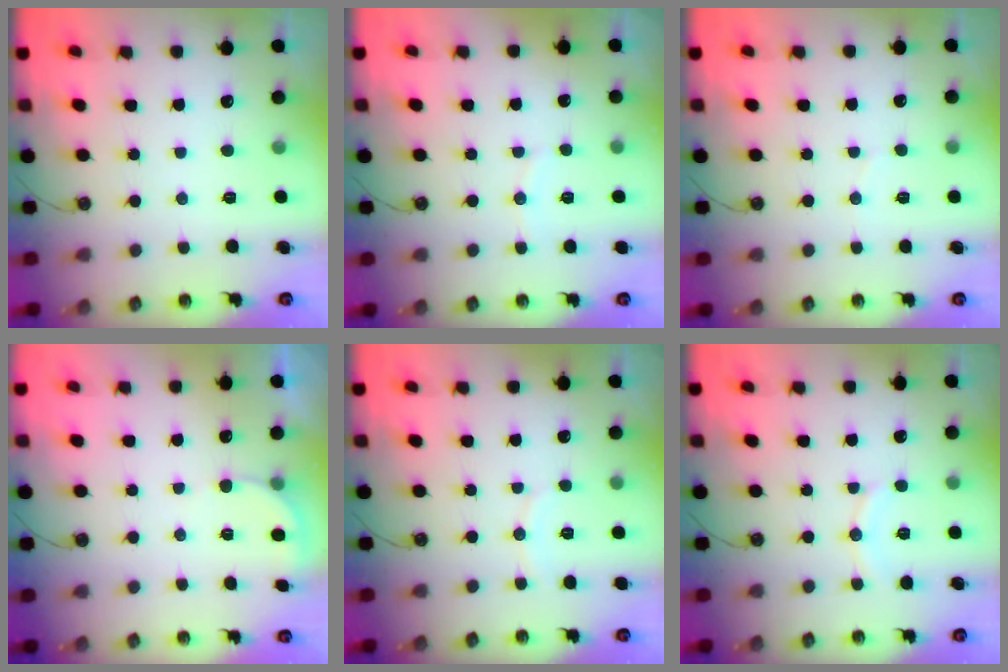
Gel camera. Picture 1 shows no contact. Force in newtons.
{"total": 3.6, "press": 3.6, "slide": 0.6}
{"total": 2.2, "press": 2.2, "slide": 0.2}
{"total": 3.5, "press": 3.4, "slide": 0.7}
{"total": 3.8, "press": 3.8, "slide": 0.1}
{"total": 6.8, "press": 6.8, "slide": 0.7}